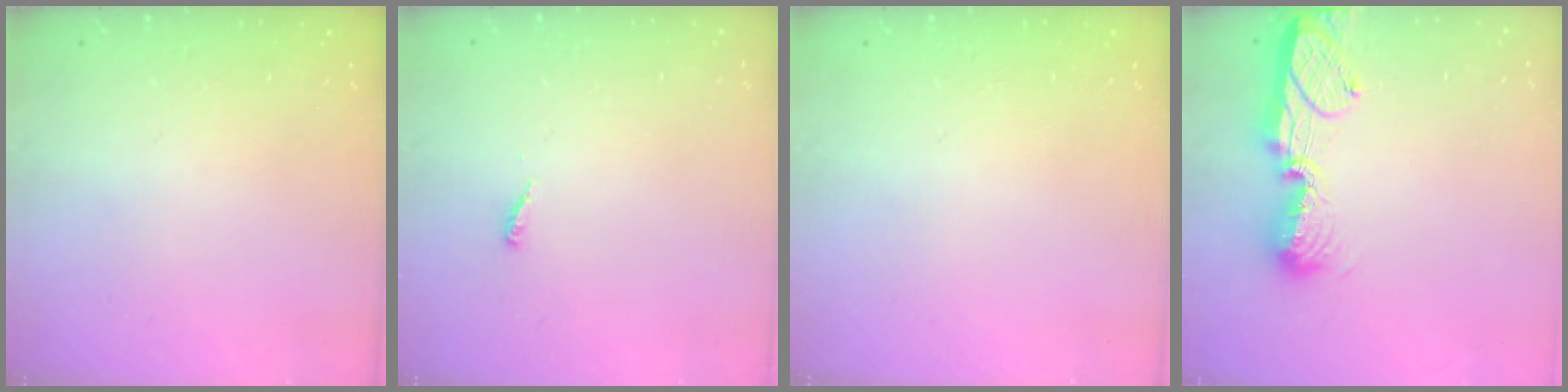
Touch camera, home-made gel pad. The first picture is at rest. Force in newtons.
{"total": 3.2, "press": 3.2, "slide": 0.2}
{"total": 0.0}
{"total": 12.5, "press": 12.4, "slide": 1.0}